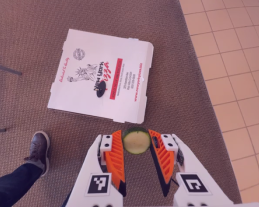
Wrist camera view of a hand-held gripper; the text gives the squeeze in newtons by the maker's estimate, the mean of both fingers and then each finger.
{"total": 8.3, "left": 7.9, "right": 8.6}